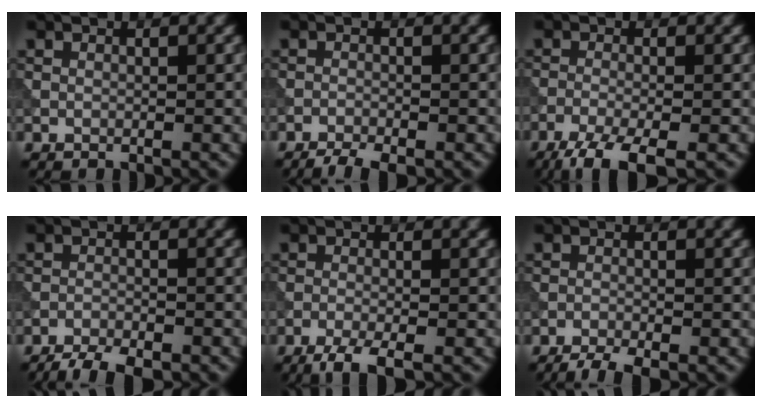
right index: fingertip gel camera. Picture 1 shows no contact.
{"total": 2.6, "force": [-2.2, 0.3, 1.4], "torque": [-0.030, -0.003, -0.043]}
{"total": 5.1, "force": [-3.5, 1.1, 3.6], "torque": [-0.061, -0.010, -0.075]}
{"total": 4.9, "force": [-4.3, 0.9, 2.1], "torque": [-0.040, -0.014, -0.073]}
{"total": 3.3, "force": [-2.2, 0.6, 2.4], "torque": [-0.044, -0.005, -0.051]}
{"total": 3.1, "force": [-2.5, 0.4, 1.8], "torque": [-0.036, -0.002, -0.050]}